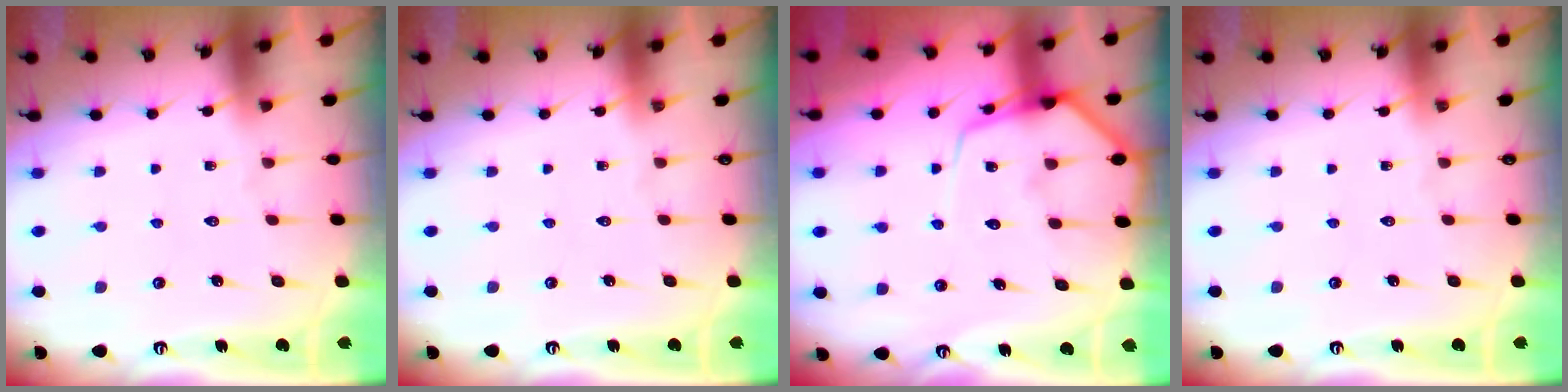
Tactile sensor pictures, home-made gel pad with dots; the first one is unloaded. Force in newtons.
{"total": 0.0}
{"total": 9.0, "press": 8.9, "slide": 1.0}
{"total": 0.0}